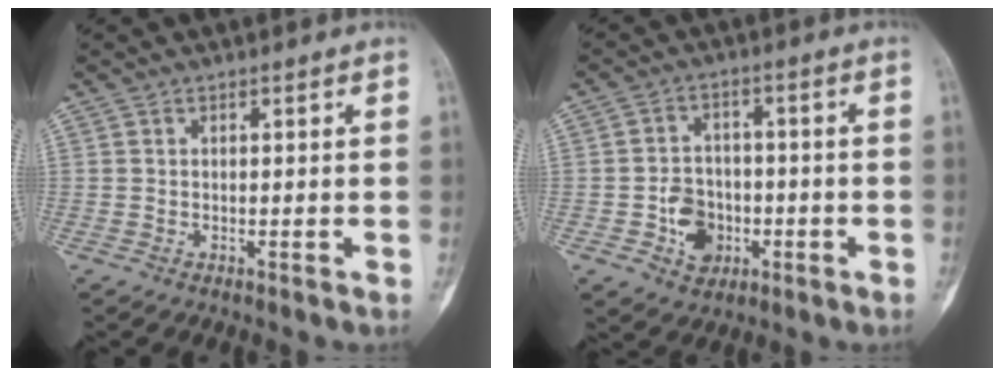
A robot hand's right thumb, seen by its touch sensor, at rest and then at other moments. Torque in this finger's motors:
{"motor_torque": [0.82, 0.68, 0.46, -0.35, 0.06]}